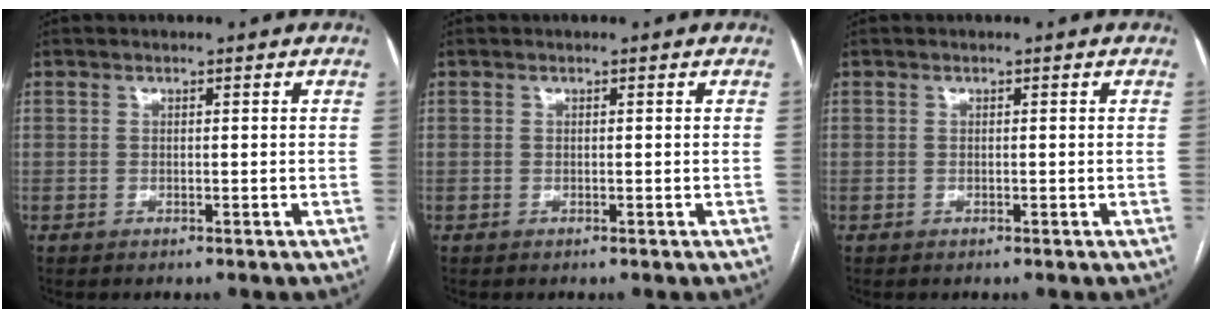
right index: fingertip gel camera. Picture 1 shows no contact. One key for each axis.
{"total": 0.0}
{"total": 0.0}